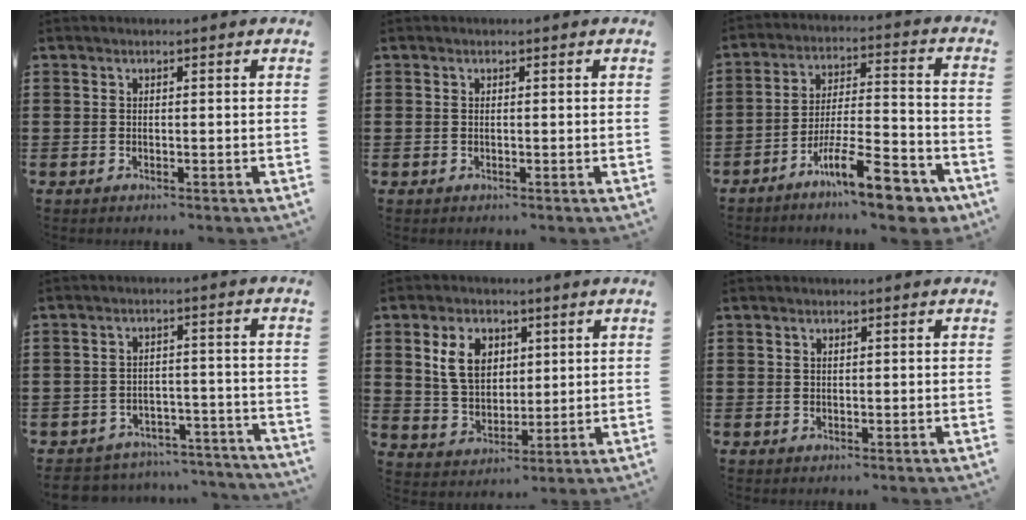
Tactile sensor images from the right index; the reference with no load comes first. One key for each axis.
{"total": 0.0}
{"total": 14.1, "fx": -9.9, "fy": 2.8, "fz": 9.6, "tx": -0.148, "ty": 0.039, "tz": -0.172}
{"total": 4.2, "fx": -4.1, "fy": 0.8, "fz": 0.4, "tx": -0.013, "ty": 0.007, "tz": -0.086}
{"total": 7.7, "fx": 2.7, "fy": 5.5, "fz": 4.7, "tx": -0.104, "ty": 0.009, "tz": 0.044}
{"total": 0.5, "fx": 0.3, "fy": 0.3, "fz": 0.3, "tx": -0.008, "ty": 0.000, "tz": 0.006}